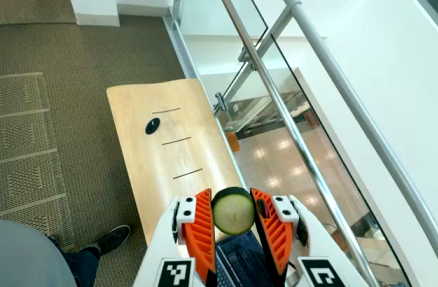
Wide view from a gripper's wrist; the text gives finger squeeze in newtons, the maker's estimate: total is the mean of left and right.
{"total": 8.9, "left": 8.8, "right": 9.0}